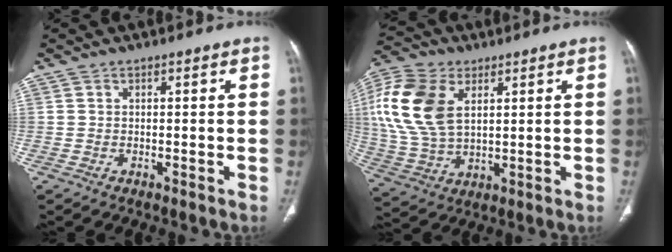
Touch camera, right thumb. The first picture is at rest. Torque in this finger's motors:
{"motor_torque": [0.28, 0.49, 1.24, -0.39, 0.28]}